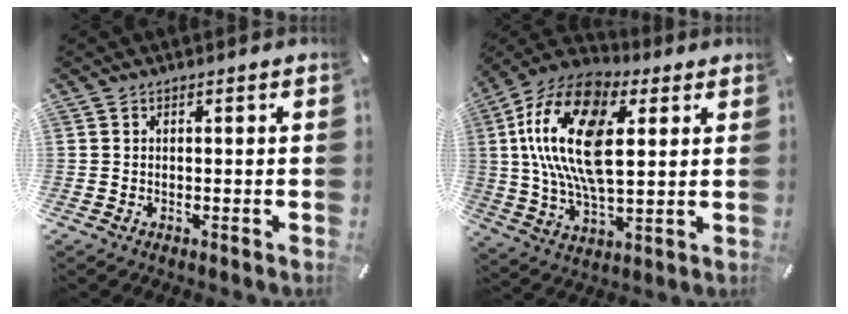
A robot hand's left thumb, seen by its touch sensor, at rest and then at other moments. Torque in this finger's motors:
{"motor_torque": [2.37, 1.86, 1.72, -1.04, 1.05]}